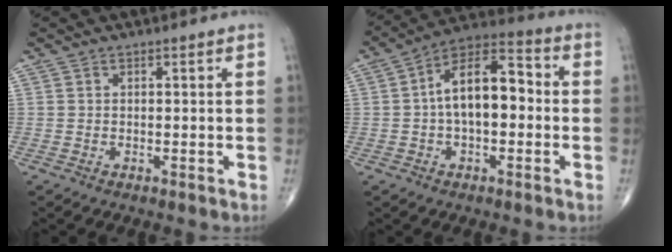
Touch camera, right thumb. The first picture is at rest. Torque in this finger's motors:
{"motor_torque": [1.30, 2.79, 0.62, -0.62, 0.30]}